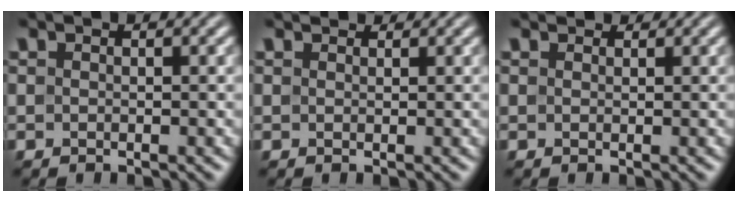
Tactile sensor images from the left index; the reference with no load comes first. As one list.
[{"total": 2.0, "force": [1.8, 0.6, 0.6], "torque": [-0.015, -0.005, 0.022]}, {"total": 2.3, "force": [2.0, 0.8, 0.7], "torque": [-0.018, -0.006, 0.024]}]